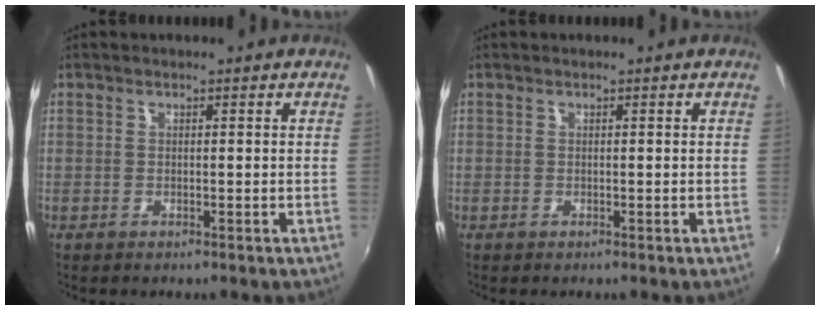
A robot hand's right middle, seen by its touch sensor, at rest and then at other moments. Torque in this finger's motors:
{"motor_torque": [-0.05, 0.12, -0.01, -0.01]}